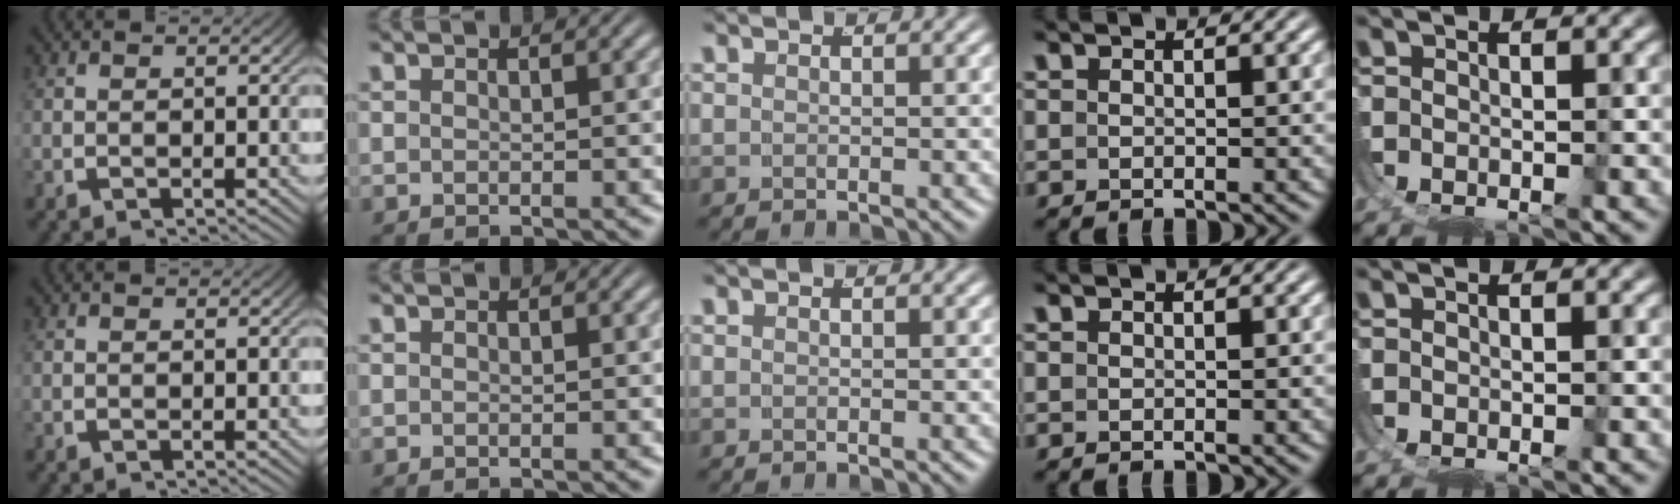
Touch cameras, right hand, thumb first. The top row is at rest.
{}